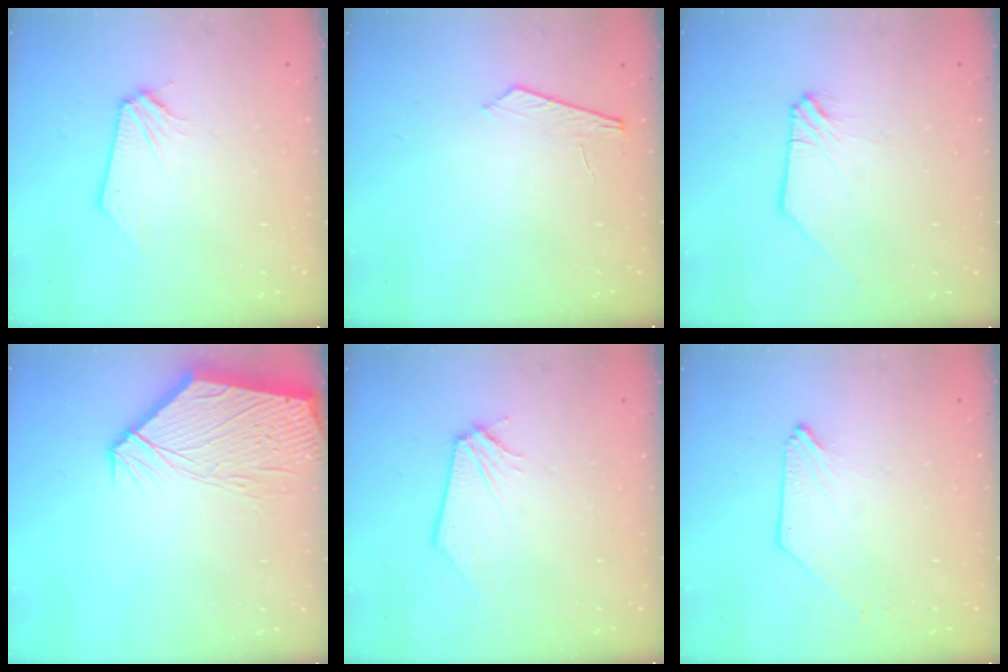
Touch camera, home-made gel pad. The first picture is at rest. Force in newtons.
{"total": 4.8, "press": 4.8, "slide": 0.5}
{"total": 0.0}
{"total": 13.0, "press": 12.9, "slide": 1.9}
{"total": 0.0}
{"total": 0.0}